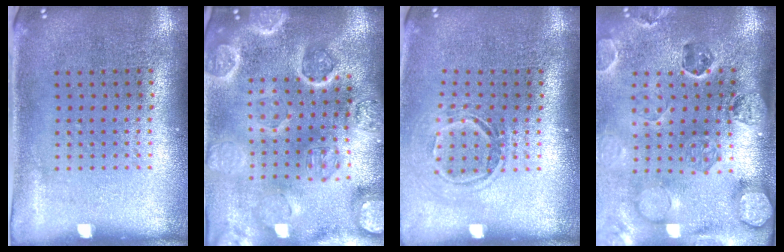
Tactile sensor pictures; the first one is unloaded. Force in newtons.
{"total": 4.8, "press": 4.2, "slide": 2.3}
{"total": 1.5, "press": 1.1, "slide": 1.0}
{"total": 2.8, "press": 2.7, "slide": 0.7}